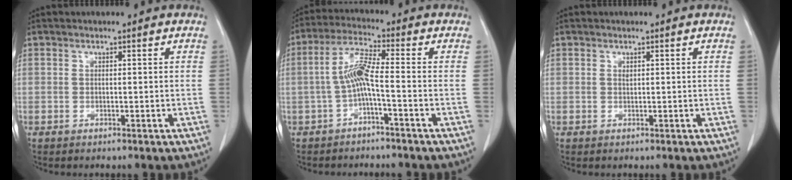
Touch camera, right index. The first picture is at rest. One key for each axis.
{"total": 6.0, "fx": -1.4, "fy": 0.2, "fz": 5.8, "tx": -0.119, "ty": 0.013, "tz": -0.029}
{"total": 0.5, "fx": 0.3, "fy": 0.2, "fz": 0.4, "tx": -0.008, "ty": 0.000, "tz": 0.007}